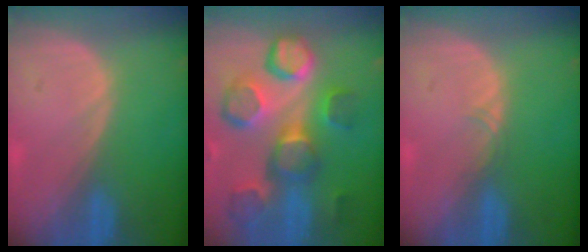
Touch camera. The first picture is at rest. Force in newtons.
{"total": 12.4, "press": 11.1, "slide": 5.6}
{"total": 0.9, "press": 0.8, "slide": 0.2}